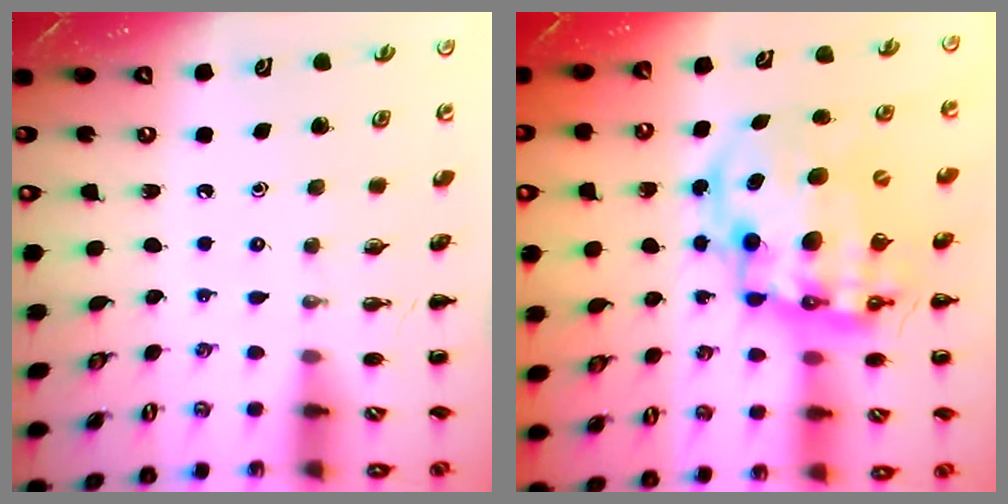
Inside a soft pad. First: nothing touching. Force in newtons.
{"total": 15.2, "press": 14.7, "slide": 3.9}